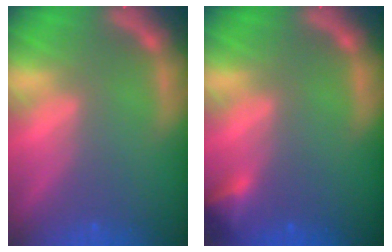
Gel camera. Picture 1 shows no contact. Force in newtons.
{"total": 1.9}